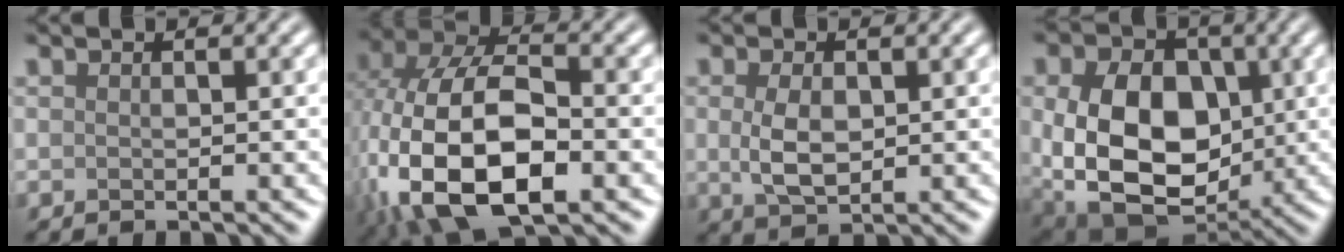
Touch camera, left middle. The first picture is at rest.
{"total": 14.6, "force": [-3.7, 8.5, 11.3], "torque": [-0.236, -0.015, -0.059]}
{"total": 3.3, "force": [0.2, 2.0, 2.6], "torque": [-0.062, 0.000, 0.007]}
{"total": 13.4, "force": [-0.2, 9.5, 9.4], "torque": [-0.167, -0.014, 0.006]}